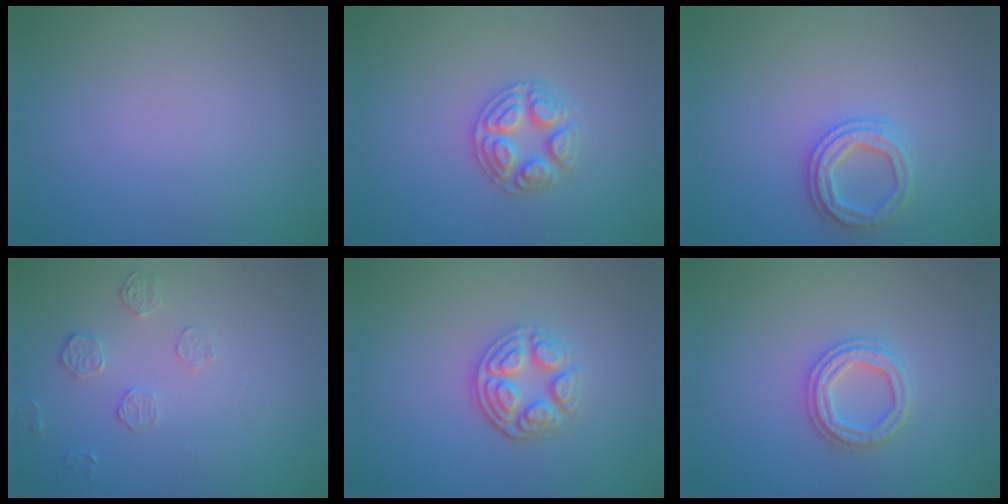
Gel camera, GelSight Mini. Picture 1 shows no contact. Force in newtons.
{"total": 2.9, "press": 2.8, "slide": 0.4}
{"total": 2.4, "press": 2.4, "slide": 0.2}
{"total": 1.7, "press": 1.0, "slide": 1.4}
{"total": 3.7, "press": 3.1, "slide": 2.2}
{"total": 2.4, "press": 2.4, "slide": 0.3}